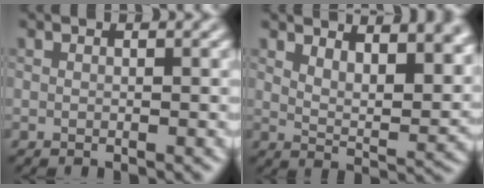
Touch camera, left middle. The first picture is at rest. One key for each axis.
{"total": 9.7, "fx": 5.6, "fy": 3.8, "fz": 6.9, "tx": -0.059, "ty": 0.015, "tz": 0.078}